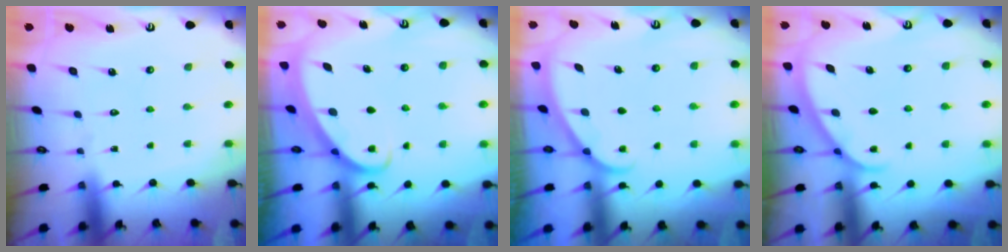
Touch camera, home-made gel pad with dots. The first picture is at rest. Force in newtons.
{"total": 2.7, "press": 2.6, "slide": 0.2}
{"total": 2.1, "press": 2.1, "slide": 0.2}
{"total": 2.0, "press": 2.0, "slide": 0.2}